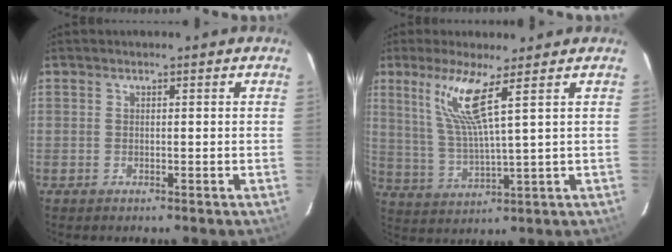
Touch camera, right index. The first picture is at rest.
{"total": 8.7, "force": [4.7, -0.5, 7.3], "torque": [-0.147, -0.007, 0.102]}